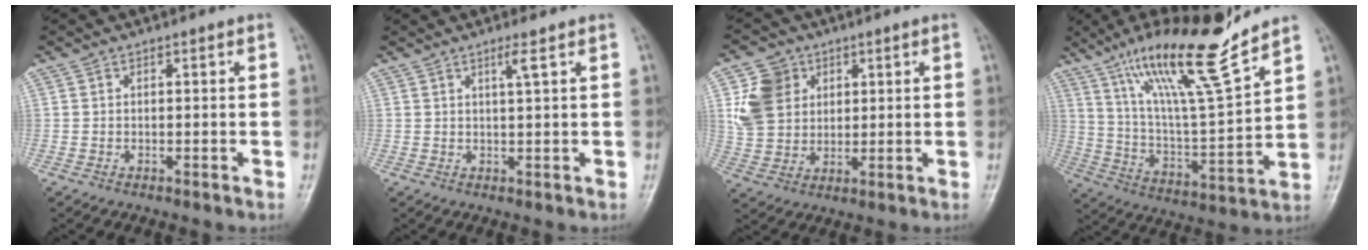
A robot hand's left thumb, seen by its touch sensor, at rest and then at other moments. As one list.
[{"total": 2.1, "force": [1.2, -0.3, 1.7], "torque": [-0.035, -0.009, 0.025]}, {"total": 9.4, "force": [3.1, 7.8, 4.2], "torque": [-0.056, -0.006, 0.063]}, {"total": 19.6, "force": [14.0, 1.9, 13.6], "torque": [-0.215, -0.073, 0.252]}]